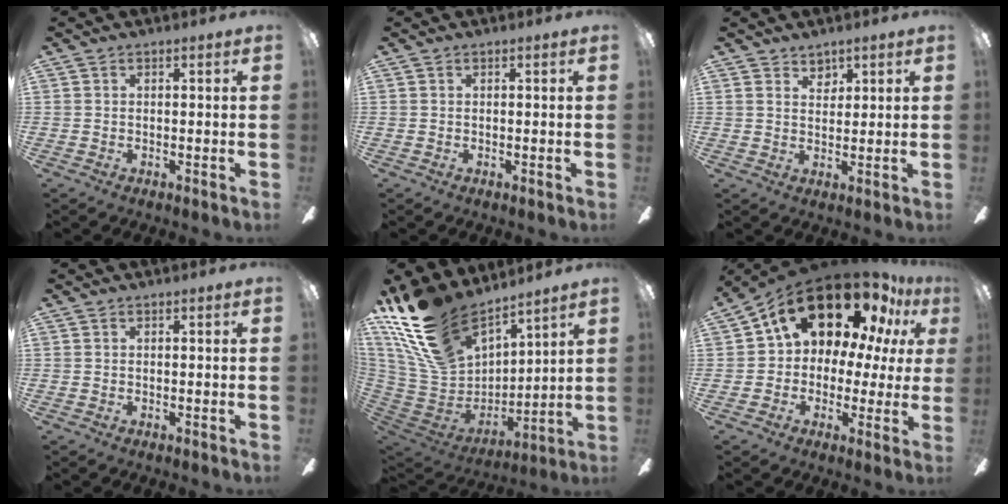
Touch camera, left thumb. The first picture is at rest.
{"total": 0.0}
{"total": 3.4, "force": [2.7, 1.9, 0.5], "torque": [-0.007, -0.010, 0.050]}
{"total": 0.0}
{"total": 22.7, "force": [16.5, 10.5, 11.6], "torque": [-0.272, -0.093, 0.307]}
{"total": 20.5, "force": [13.3, 10.9, 11.2], "torque": [-0.176, -0.091, 0.235]}